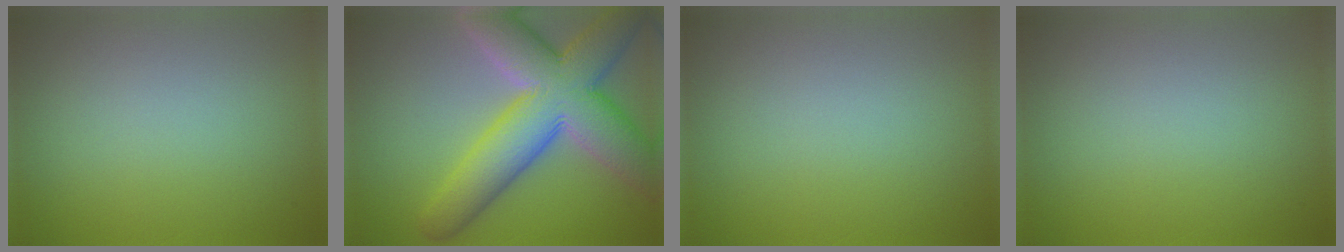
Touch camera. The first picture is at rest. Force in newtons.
{"total": 11.7, "press": 11.7, "slide": 0.9}
{"total": 0.0}
{"total": 0.0}